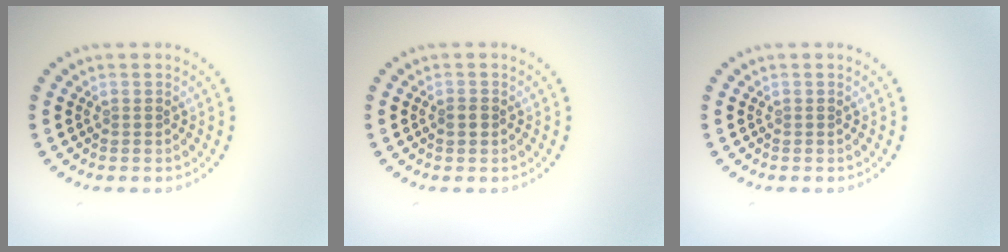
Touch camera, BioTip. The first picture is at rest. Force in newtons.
{"total": 1.2, "press": 1.2, "slide": 0.2}
{"total": 0.0}